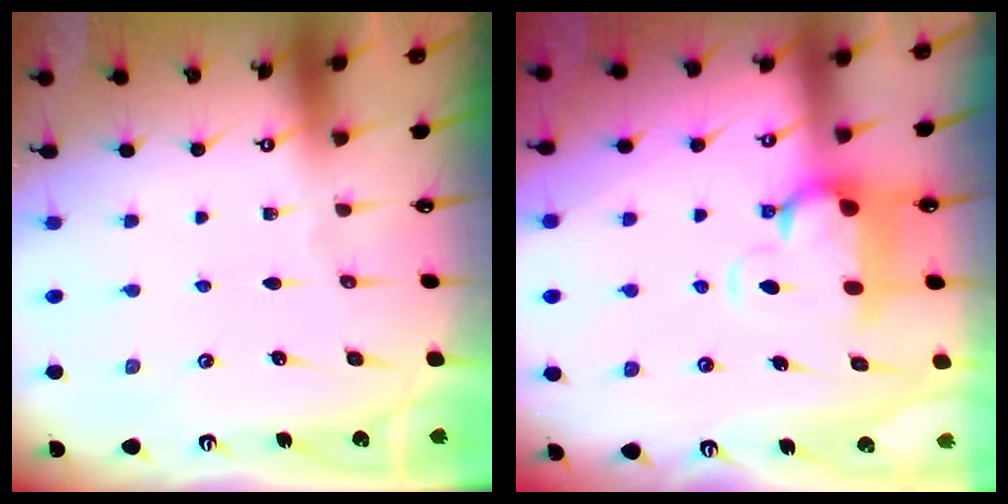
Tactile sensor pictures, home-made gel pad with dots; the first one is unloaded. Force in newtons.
{"total": 2.7, "press": 1.9, "slide": 1.9}